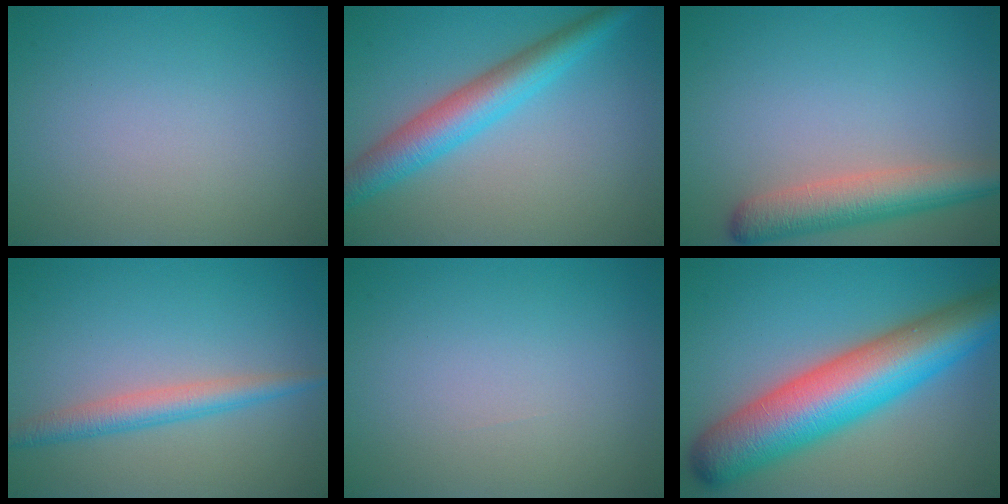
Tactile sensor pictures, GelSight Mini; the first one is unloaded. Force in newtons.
{"total": 5.4, "press": 5.4, "slide": 0.1}
{"total": 5.1, "press": 5.1, "slide": 0.3}
{"total": 2.9, "press": 2.9, "slide": 0.1}
{"total": 0.0}
{"total": 11.9, "press": 11.9, "slide": 0.2}